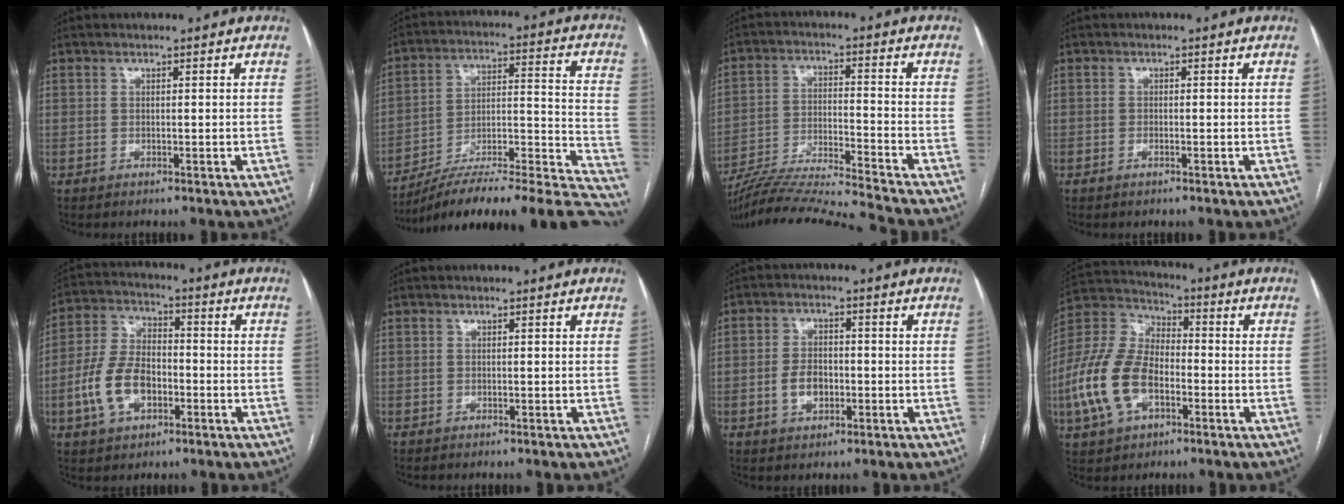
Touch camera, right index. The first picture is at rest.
{"total": 30.5, "force": [-27.5, 2.0, 13.0], "torque": [-0.108, 0.004, -0.397]}
{"total": 17.2, "force": [-16.0, -2.6, 5.7], "torque": [-0.102, -0.017, -0.267]}
{"total": 0.8, "force": [-0.5, 0.2, 0.6], "torque": [-0.014, 0.000, -0.008]}
{"total": 10.6, "force": [-3.4, 6.2, 7.9], "torque": [-0.181, 0.017, -0.063]}
{"total": 0.0}
{"total": 4.7, "force": [-1.3, 3.0, 3.4], "torque": [-0.069, 0.007, -0.020]}
{"total": 14.5, "force": [-4.4, 8.2, 11.1], "torque": [-0.267, 0.016, -0.081]}